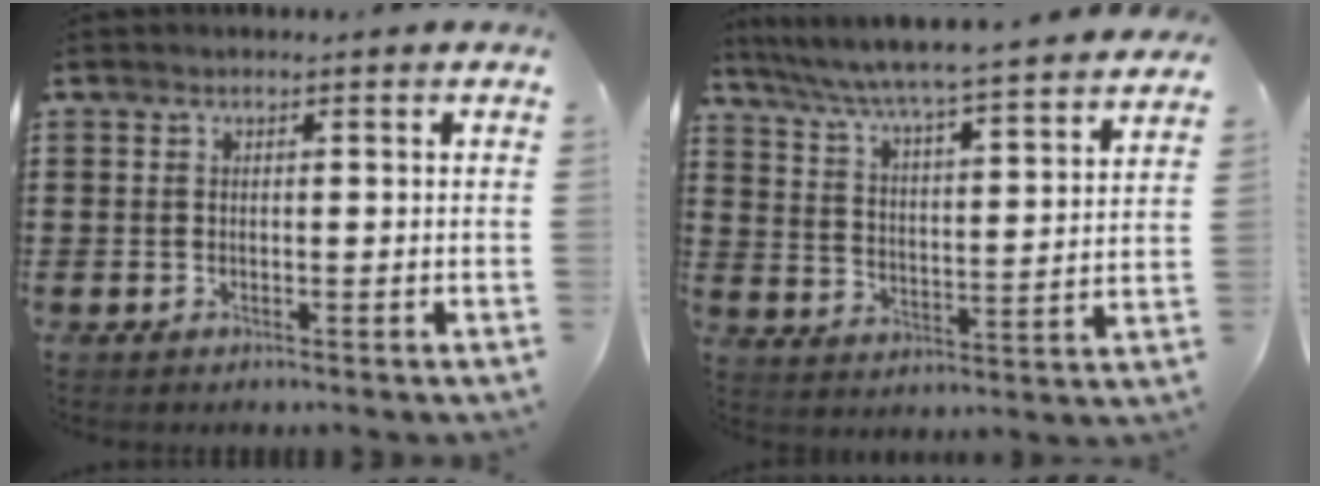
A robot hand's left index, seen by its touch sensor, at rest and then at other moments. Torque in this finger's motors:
{"motor_torque": [2.14, 0.00, 0.59, 0.21]}